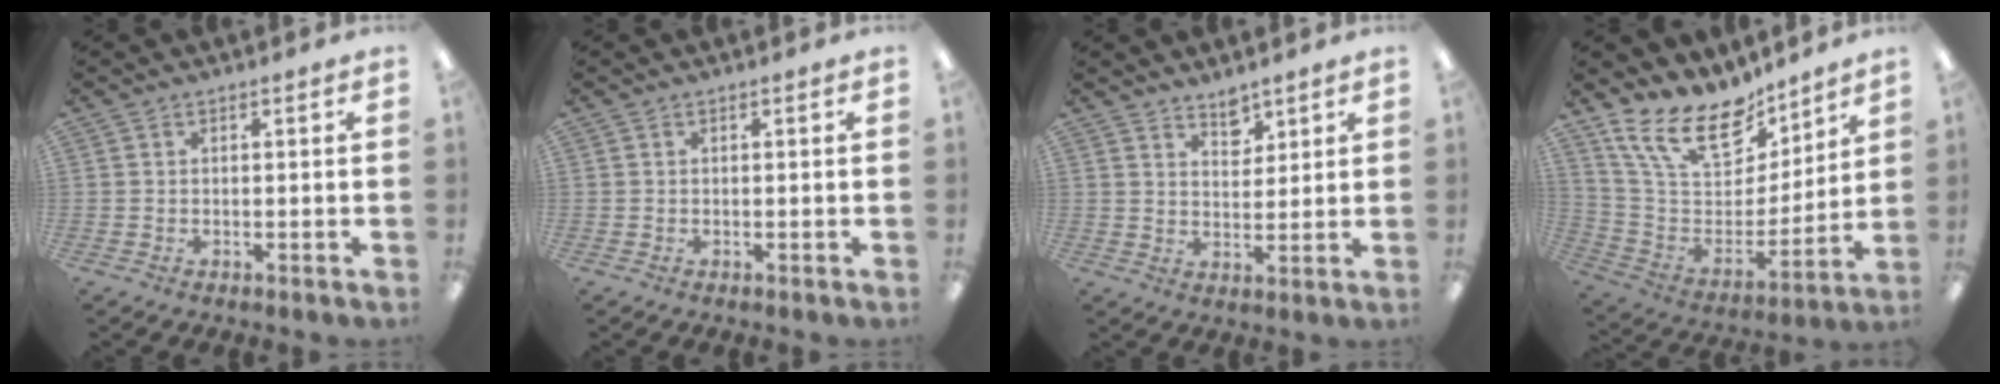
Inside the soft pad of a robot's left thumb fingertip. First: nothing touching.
{"total": 0.0}
{"total": 4.6, "force": [4.0, 2.0, 0.9], "torque": [0.006, -0.031, 0.070]}
{"total": 19.5, "force": [14.5, 9.2, 9.2], "torque": [-0.189, -0.090, 0.266]}